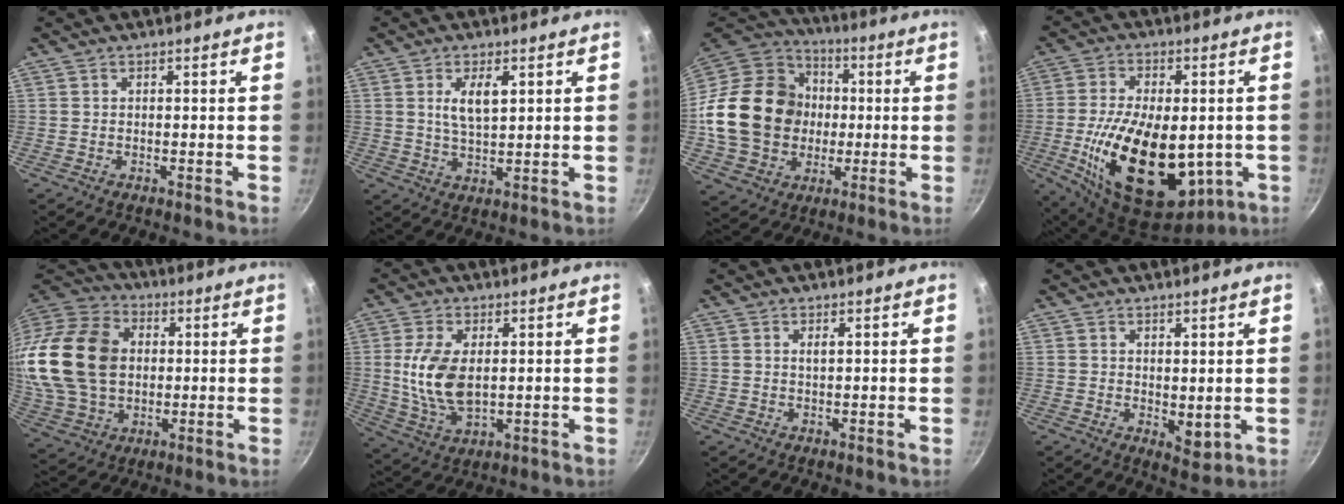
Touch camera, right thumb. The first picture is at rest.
{"total": 6.0, "force": [1.9, 2.6, 5.0], "torque": [-0.087, -0.011, 0.038]}
{"total": 23.5, "force": [-0.6, 19.6, 13.0], "torque": [-0.214, 0.033, -0.003]}
{"total": 24.5, "force": [-3.6, 14.0, 19.8], "torque": [-0.336, -0.008, -0.040]}
{"total": 22.7, "force": [2.4, 17.0, 14.9], "torque": [-0.272, 0.017, 0.051]}
{"total": 11.1, "force": [1.2, 6.1, 9.2], "torque": [-0.182, -0.014, 0.030]}
{"total": 1.4, "force": [0.7, 0.3, 1.2], "torque": [-0.021, -0.001, 0.014]}
{"total": 4.1, "force": [1.2, 2.4, 3.0], "torque": [-0.038, -0.019, 0.023]}